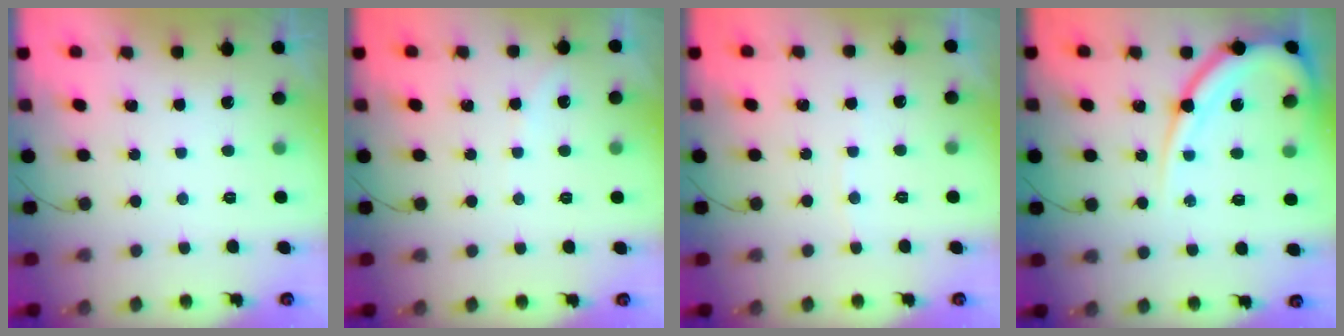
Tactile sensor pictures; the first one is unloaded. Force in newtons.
{"total": 2.4, "press": 2.4, "slide": 0.4}
{"total": 2.2, "press": 2.2, "slide": 0.3}
{"total": 13.4, "press": 13.3, "slide": 1.5}